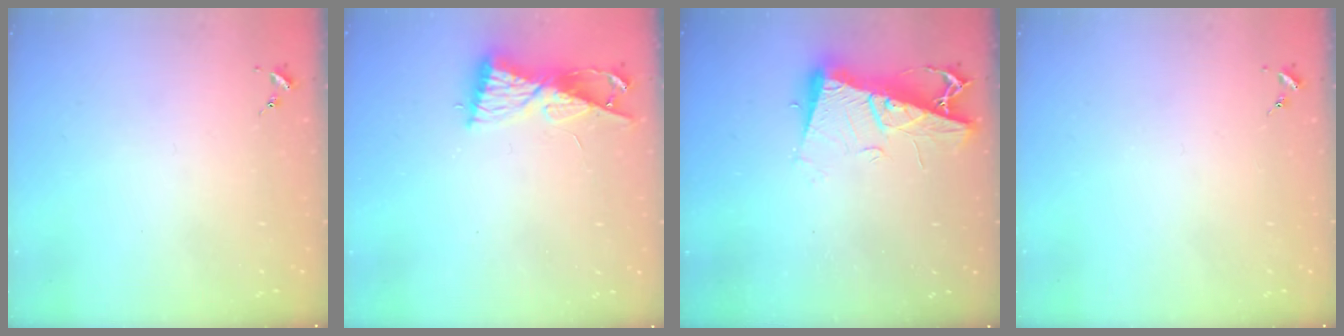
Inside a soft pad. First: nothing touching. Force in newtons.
{"total": 8.9, "press": 8.9, "slide": 0.4}
{"total": 11.9, "press": 11.8, "slide": 1.4}
{"total": 0.0}